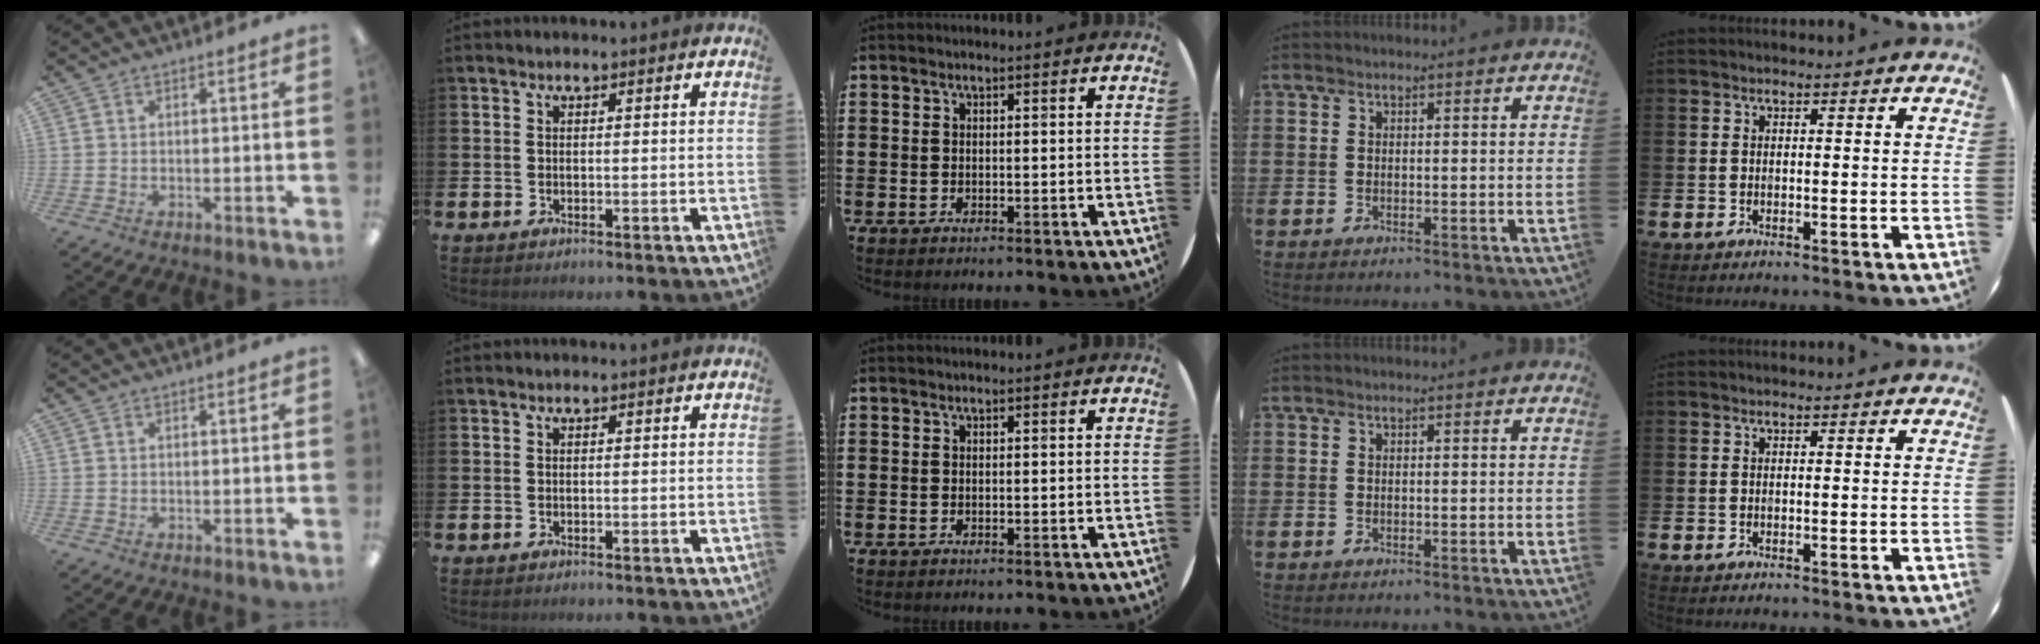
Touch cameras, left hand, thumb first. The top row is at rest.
{}